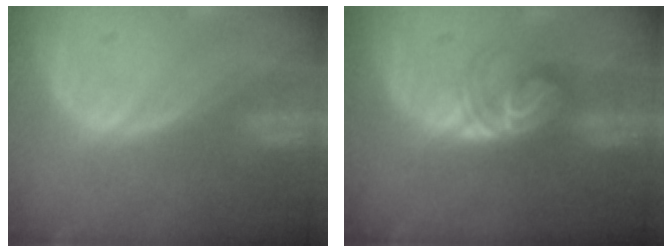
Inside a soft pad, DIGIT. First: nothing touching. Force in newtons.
{"total": 5.9, "press": 5.2, "slide": 2.9}